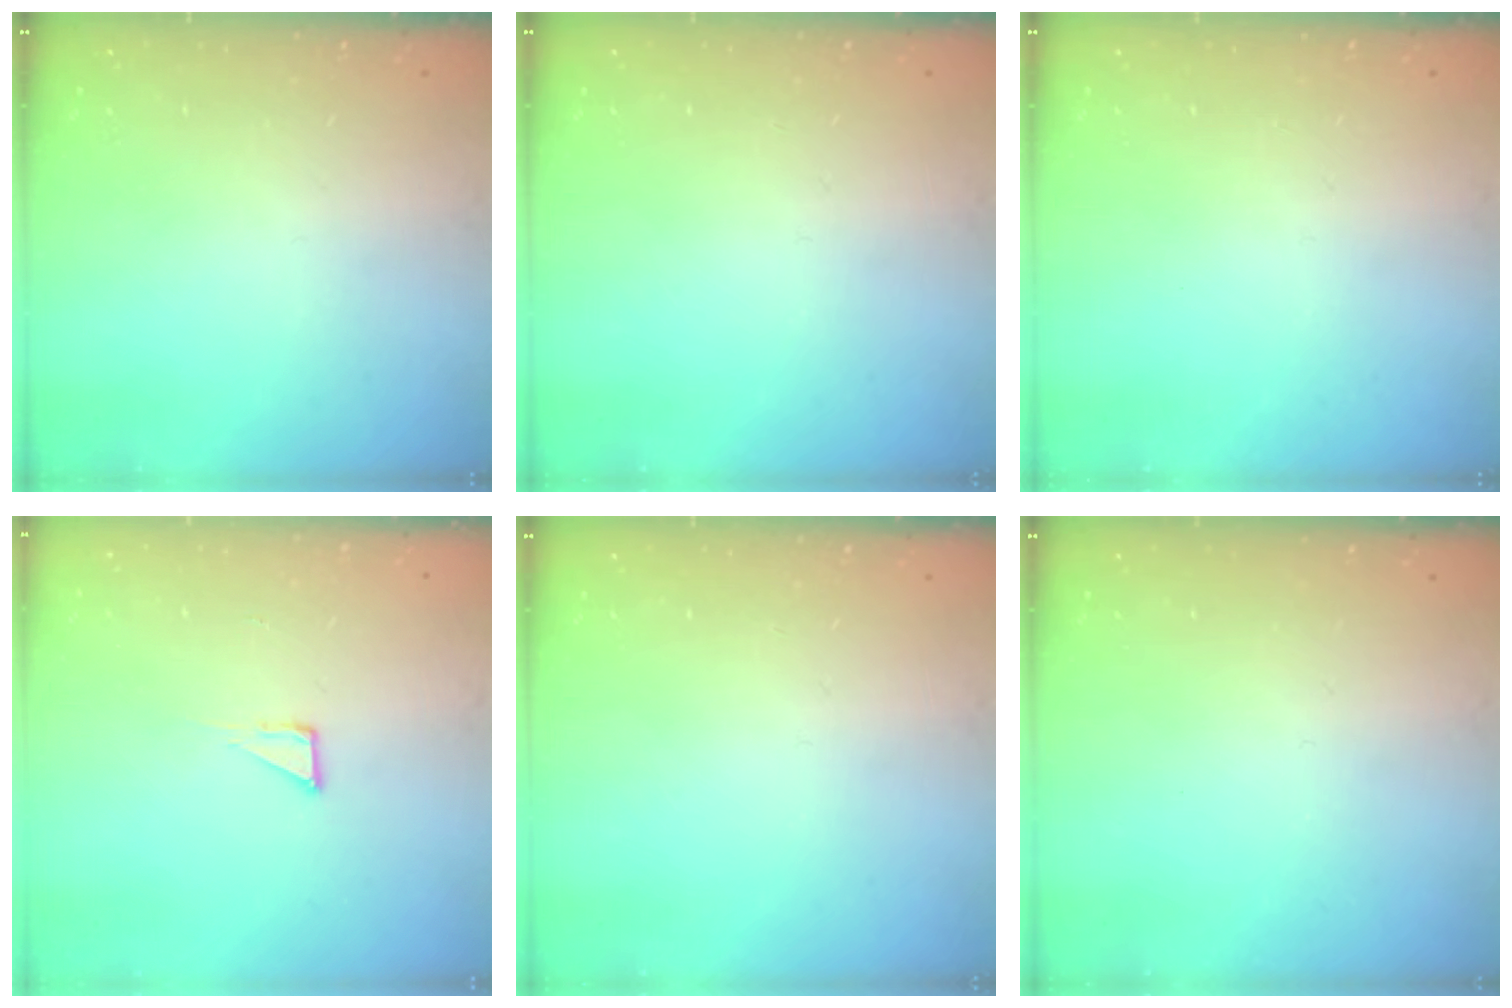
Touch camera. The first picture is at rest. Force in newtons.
{"total": 0.0}
{"total": 0.0}
{"total": 2.8, "press": 2.8, "slide": 0.2}
{"total": 0.0}
{"total": 0.0}